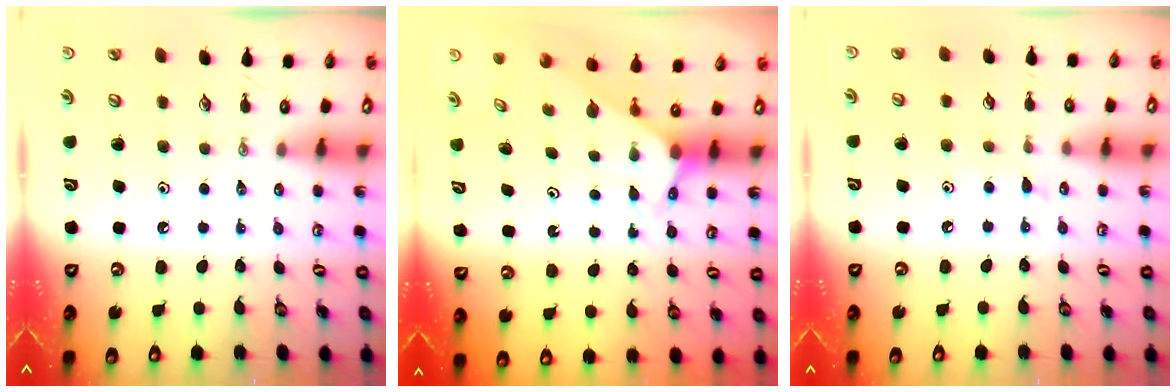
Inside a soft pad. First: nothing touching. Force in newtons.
{"total": 2.8, "press": 2.8, "slide": 0.1}
{"total": 5.0, "press": 5.0, "slide": 0.4}